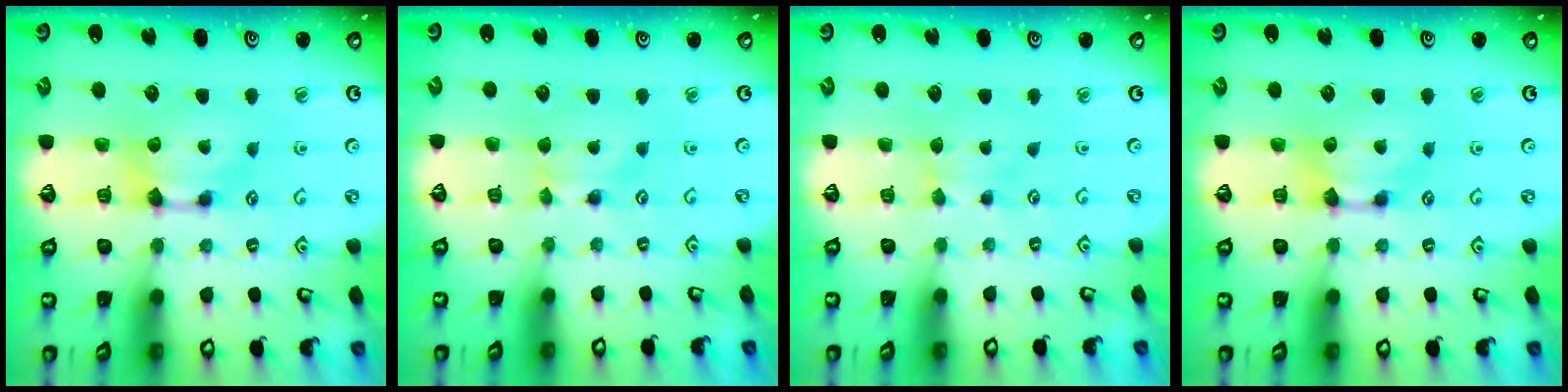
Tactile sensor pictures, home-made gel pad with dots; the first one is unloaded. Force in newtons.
{"total": 0.9, "press": 0.8, "slide": 0.5}
{"total": 2.0, "press": 1.9, "slide": 0.5}
{"total": 0.0}